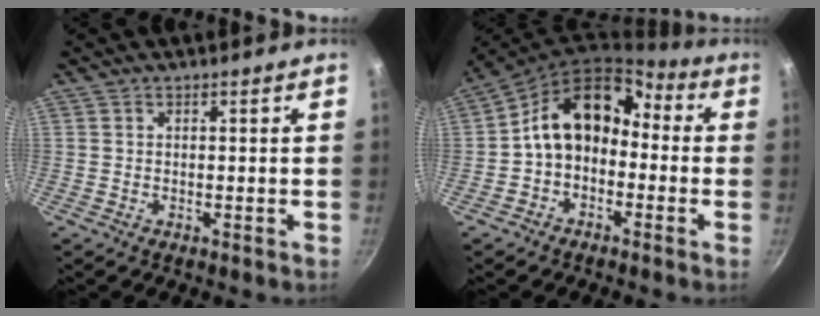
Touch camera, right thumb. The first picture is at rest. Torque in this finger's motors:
{"motor_torque": [0.10, 2.71, 1.49, -0.73, 0.54]}